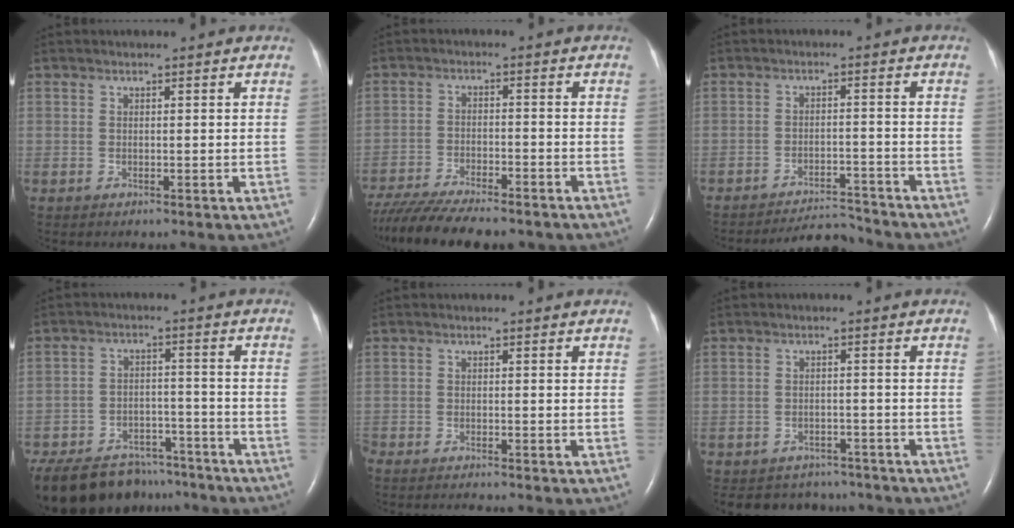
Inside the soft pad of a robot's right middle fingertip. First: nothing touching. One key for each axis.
{"total": 15.4, "fx": -13.1, "fy": 2.9, "fz": 7.5, "tx": -0.138, "ty": -0.021, "tz": -0.201}
{"total": 5.8, "fx": -5.8, "fy": 0.1, "fz": -0.3, "tx": 0.001, "ty": -0.002, "tz": -0.095}
{"total": 18.6, "fx": -15.3, "fy": 8.1, "fz": 6.7, "tx": -0.163, "ty": -0.016, "tz": -0.223}
{"total": 3.9, "fx": -3.7, "fy": -0.3, "fz": 1.3, "tx": -0.017, "ty": -0.012, "tz": -0.059}
{"total": 7.4, "fx": -6.7, "fy": 3.0, "fz": 0.2, "tx": -0.004, "ty": 0.013, "tz": -0.083}